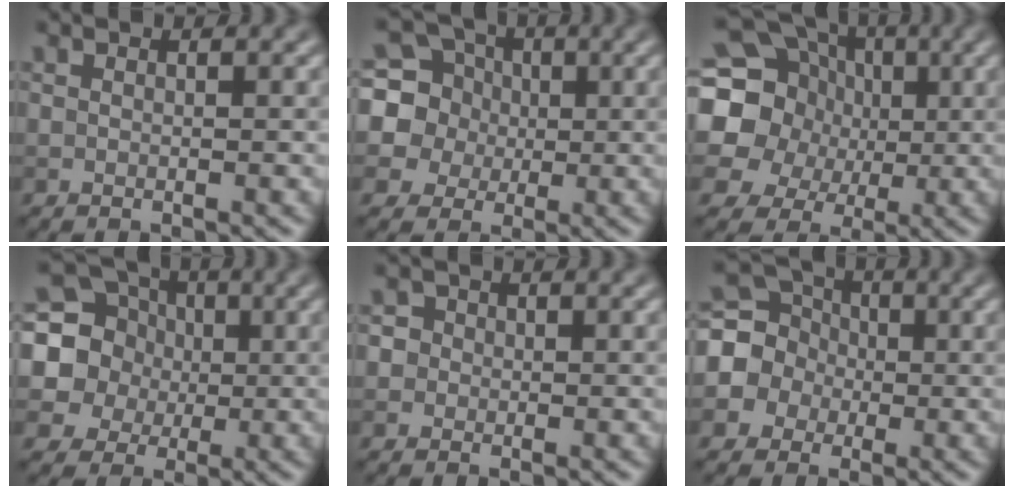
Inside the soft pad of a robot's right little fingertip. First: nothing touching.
{"total": 8.8, "force": [2.2, 8.0, 2.9], "torque": [-0.078, 0.037, 0.026]}
{"total": 19.9, "force": [3.8, 17.9, 7.7], "torque": [-0.177, 0.016, 0.028]}
{"total": 10.8, "force": [1.7, 10.0, 3.8], "torque": [-0.115, 0.033, 0.020]}
{"total": 2.9, "force": [0.9, 2.6, 1.0], "torque": [0.008, 0.016, -0.008]}
{"total": 5.6, "force": [0.0, 5.3, 1.8], "torque": [-0.033, 0.016, -0.026]}